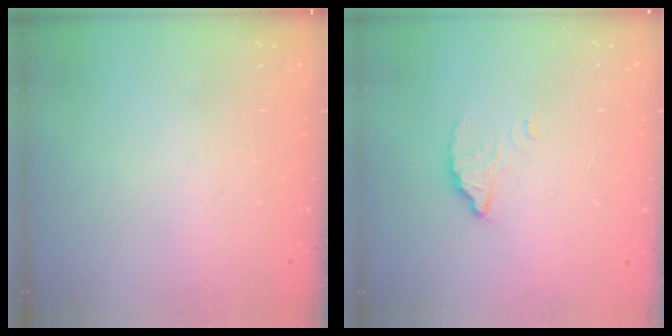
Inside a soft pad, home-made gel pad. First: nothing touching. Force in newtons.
{"total": 2.9, "press": 2.9, "slide": 0.2}